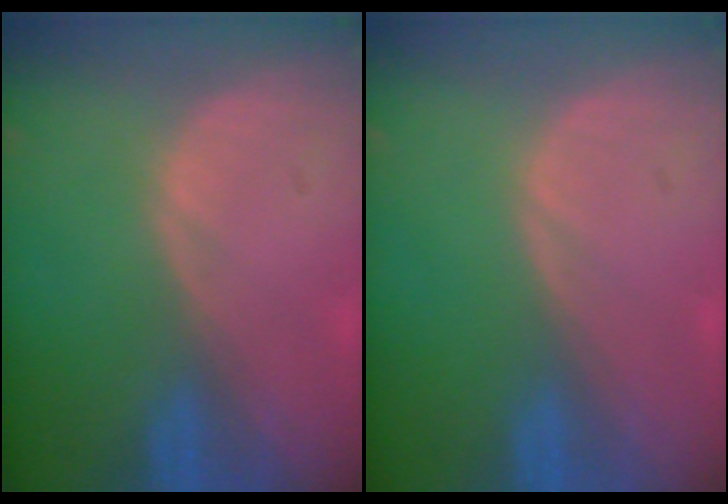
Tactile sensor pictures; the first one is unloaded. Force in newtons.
{"total": 0.0}